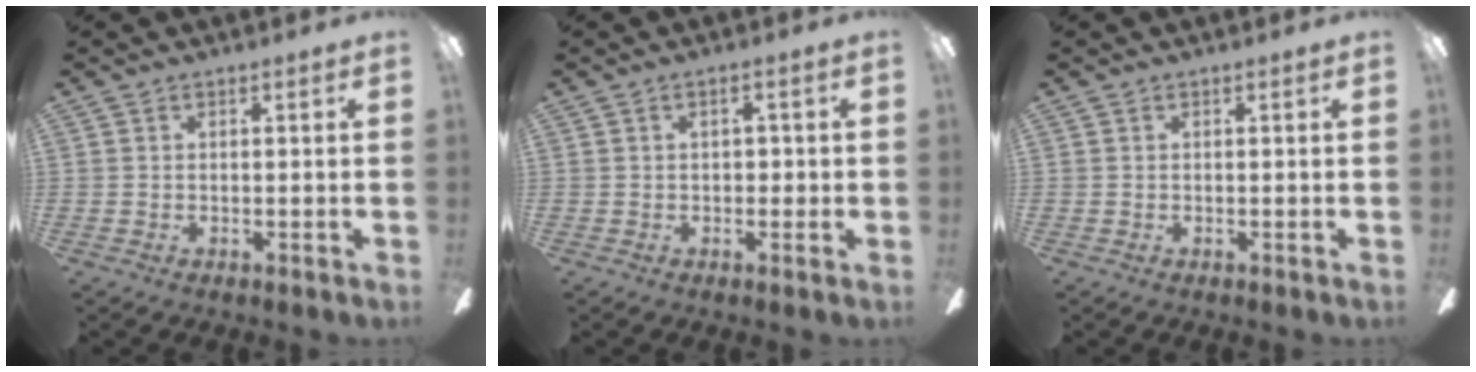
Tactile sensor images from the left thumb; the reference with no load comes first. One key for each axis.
{"total": 2.4, "fx": 0.3, "fy": 1.4, "fz": 1.9, "tx": -0.030, "ty": 0.006, "tz": 0.002}
{"total": 0.0}